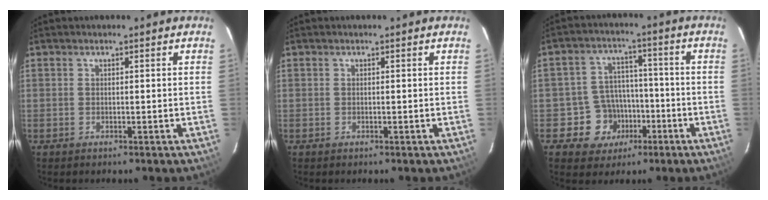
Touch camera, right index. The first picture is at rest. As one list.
[{"total": 0.0}, {"total": 8.6, "force": [-3.8, 7.5, 1.4], "torque": [-0.047, 0.031, -0.050]}]